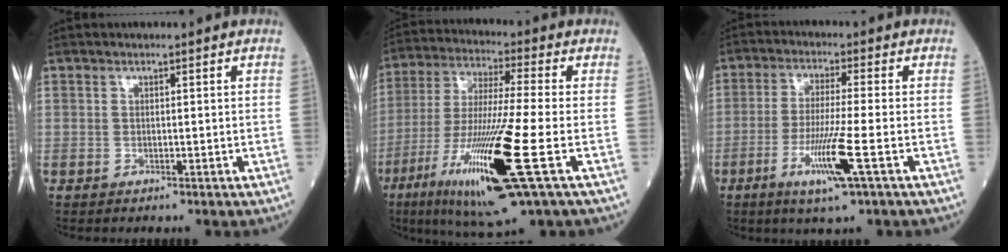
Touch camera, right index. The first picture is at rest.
{"total": 18.6, "force": [-7.0, 0.0, 17.3], "torque": [-0.357, -0.043, -0.133]}
{"total": 8.6, "force": [-3.5, -0.7, 7.9], "torque": [-0.154, -0.021, -0.067]}